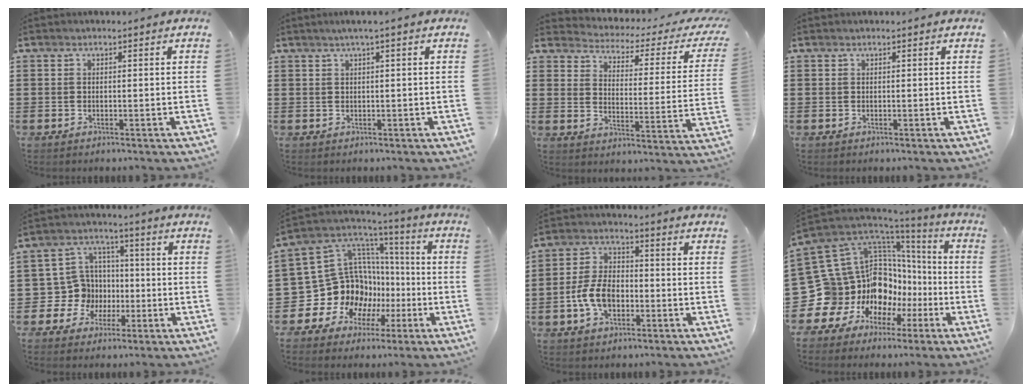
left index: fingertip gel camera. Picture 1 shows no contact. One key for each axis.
{"total": 1.4, "fx": 0.5, "fy": -0.2, "fz": 1.3, "tx": -0.023, "ty": -0.001, "tz": 0.009}
{"total": 2.1, "fx": 1.8, "fy": 0.5, "fz": 1.0, "tx": -0.037, "ty": -0.025, "tz": 0.019}
{"total": 0.0}
{"total": 8.9, "fx": -1.0, "fy": 8.6, "fz": 2.2, "tx": -0.101, "ty": 0.003, "tz": -0.016}
{"total": 15.4, "fx": -2.5, "fy": 14.2, "fz": 5.5, "tx": -0.156, "ty": -0.034, "tz": -0.009}
{"total": 7.5, "fx": -2.3, "fy": 4.6, "fz": 5.4, "tx": -0.128, "ty": 0.005, "tz": -0.049}
{"total": 16.2, "fx": -2.7, "fy": 14.6, "fz": 6.4, "tx": -0.191, "ty": -0.051, "tz": 0.004}